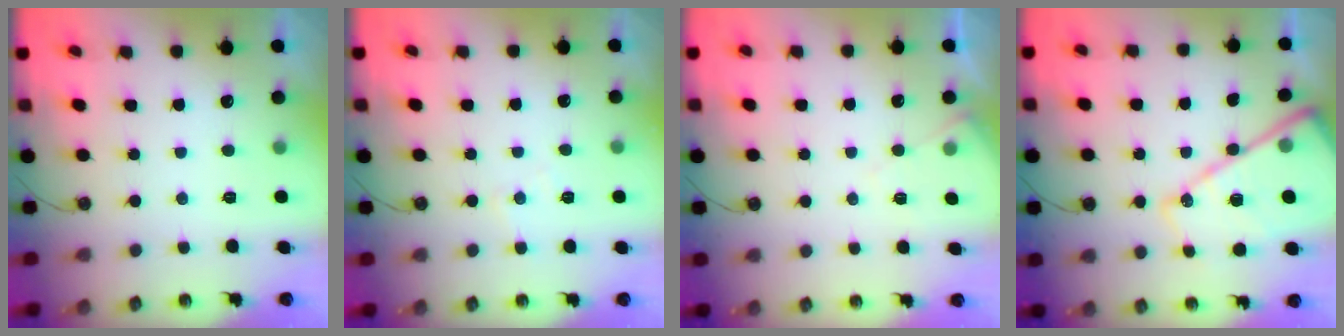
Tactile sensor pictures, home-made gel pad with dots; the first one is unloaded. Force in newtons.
{"total": 4.6, "press": 4.6, "slide": 0.6}
{"total": 6.0, "press": 5.9, "slide": 0.9}
{"total": 18.7, "press": 18.6, "slide": 2.0}